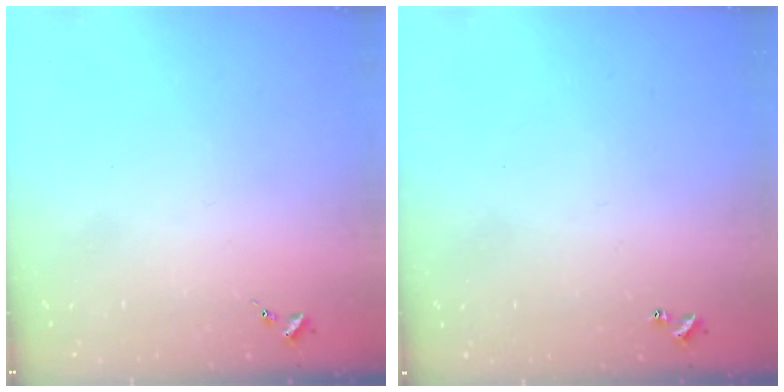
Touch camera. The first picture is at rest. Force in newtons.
{"total": 1.0, "press": 1.0, "slide": 0.2}